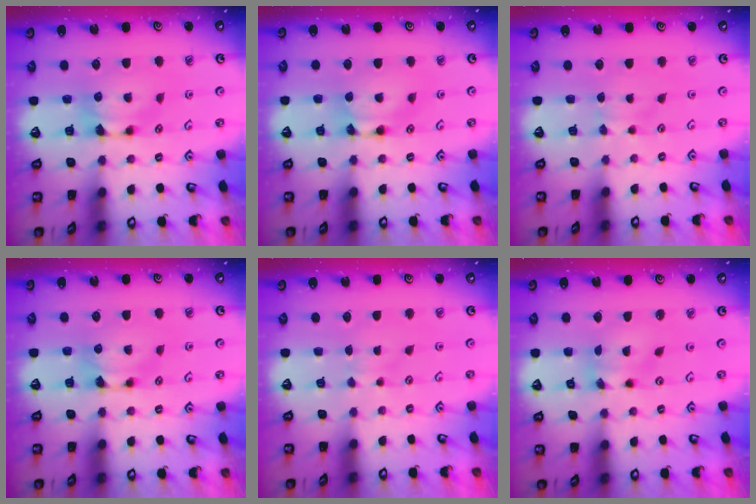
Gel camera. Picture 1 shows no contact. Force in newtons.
{"total": 1.7, "press": 1.7, "slide": 0.1}
{"total": 2.2, "press": 2.2, "slide": 0.5}
{"total": 0.0}
{"total": 3.4, "press": 3.4, "slide": 0.3}
{"total": 2.1, "press": 1.6, "slide": 1.3}